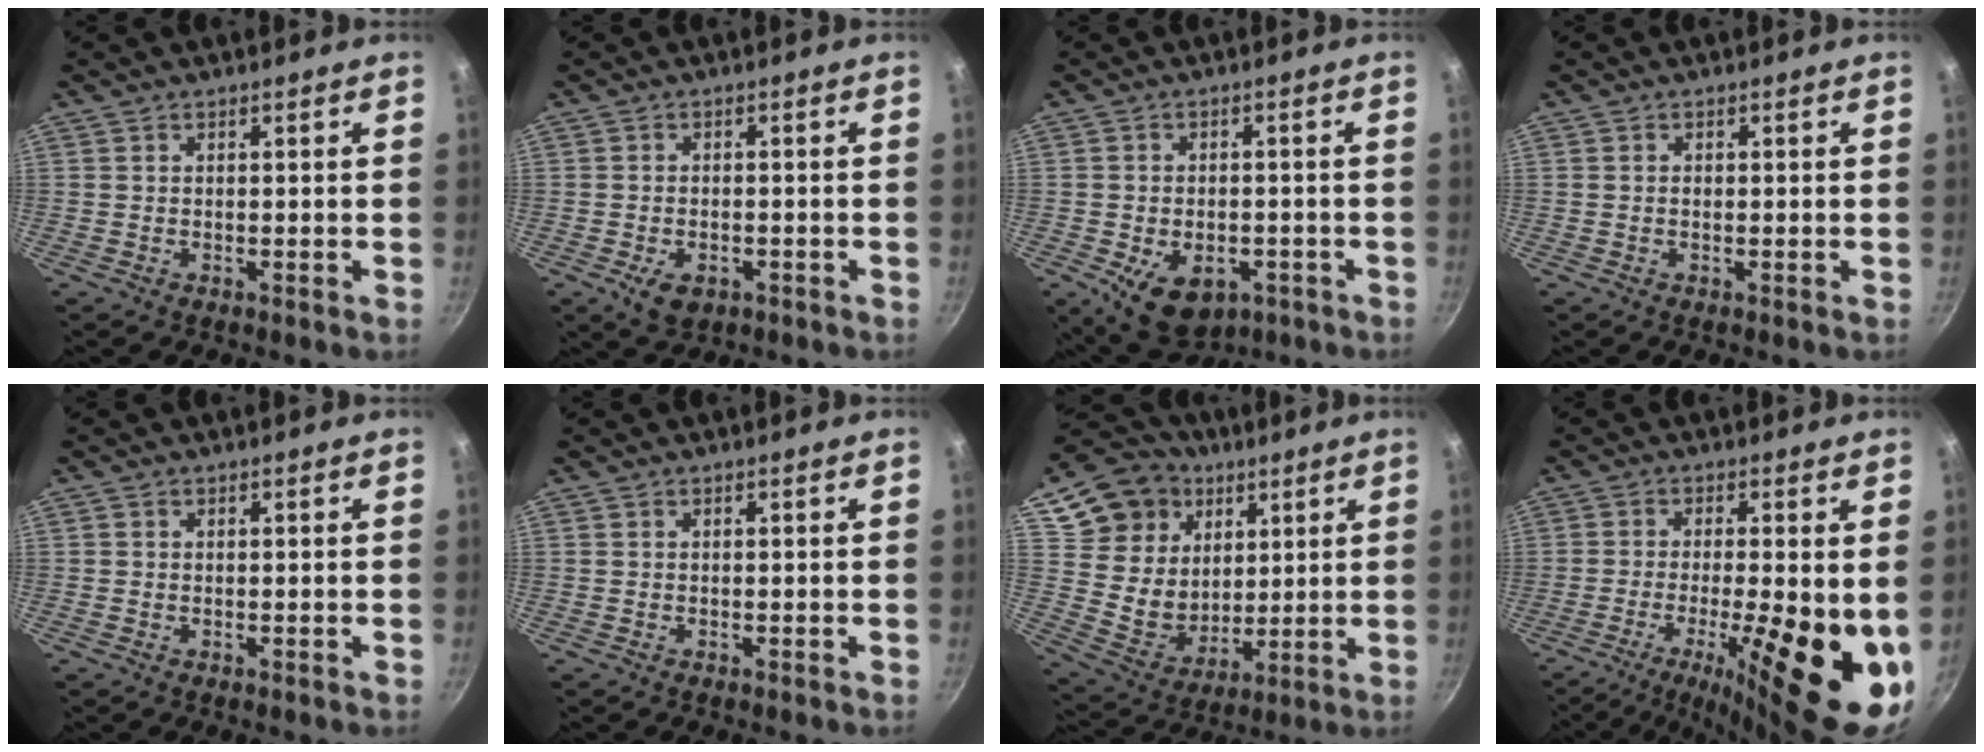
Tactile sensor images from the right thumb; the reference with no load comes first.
{"total": 4.9, "force": [-2.0, 3.0, 3.2], "torque": [-0.052, 0.007, -0.026]}
{"total": 10.7, "force": [-4.3, 6.9, 7.0], "torque": [-0.085, 0.003, -0.048]}
{"total": 0.6, "force": [-0.1, 0.5, 0.3], "torque": [-0.005, 0.004, 0.000]}
{"total": 0.0}
{"total": 0.0}
{"total": 17.7, "force": [7.7, 14.3, 7.1], "torque": [-0.097, -0.020, 0.151]}
{"total": 18.4, "force": [-4.2, 4.9, 17.2], "torque": [-0.247, -0.014, -0.060]}